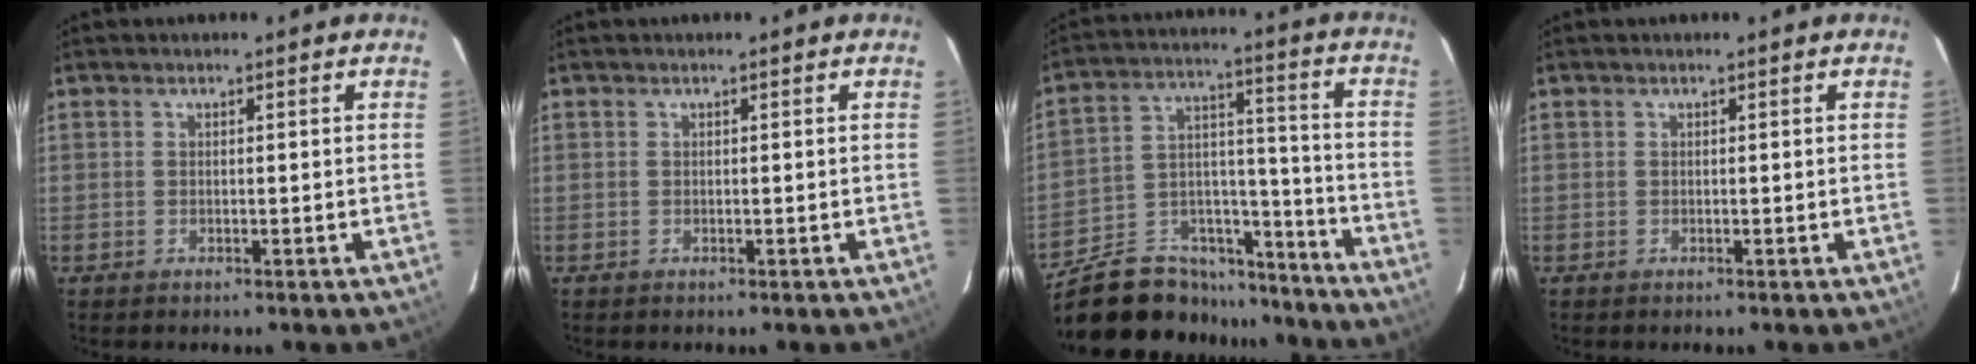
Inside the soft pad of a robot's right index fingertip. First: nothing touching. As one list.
[{"total": 0.0}, {"total": 22.9, "force": [-18.7, 10.0, 8.6], "torque": [-0.174, 0.045, -0.276]}, {"total": 0.0}]